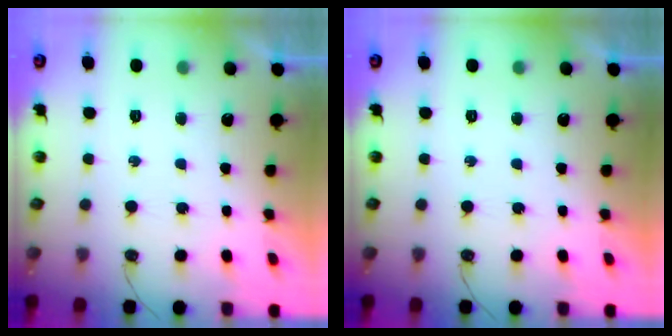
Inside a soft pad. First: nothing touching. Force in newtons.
{"total": 0.0}